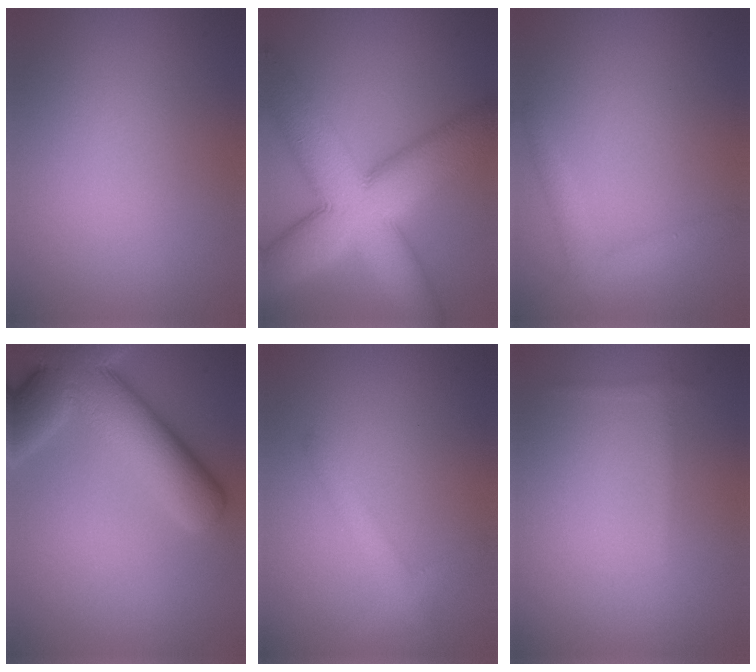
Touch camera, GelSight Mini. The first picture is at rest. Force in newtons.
{"total": 13.6, "press": 13.6, "slide": 0.6}
{"total": 2.3, "press": 2.3, "slide": 0.1}
{"total": 11.1, "press": 11.1, "slide": 0.9}
{"total": 2.2, "press": 2.2, "slide": 0.1}
{"total": 0.7, "press": 0.7, "slide": 0.1}